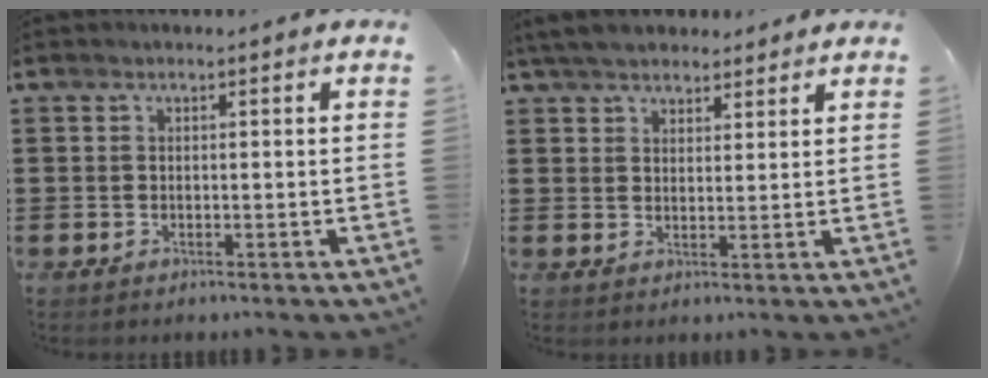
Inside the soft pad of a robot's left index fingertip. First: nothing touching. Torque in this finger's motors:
{"motor_torque": [0.40, -1.29, 0.03, -0.01]}